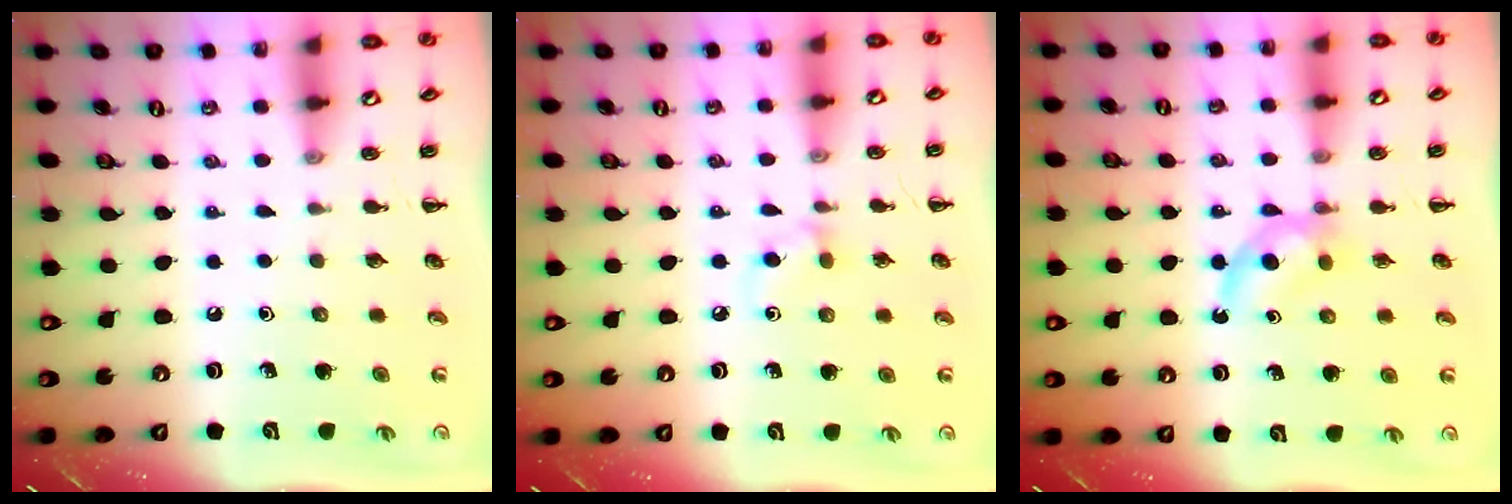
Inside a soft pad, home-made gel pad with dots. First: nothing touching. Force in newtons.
{"total": 5.8, "press": 5.6, "slide": 1.6}
{"total": 4.5, "press": 4.1, "slide": 1.7}